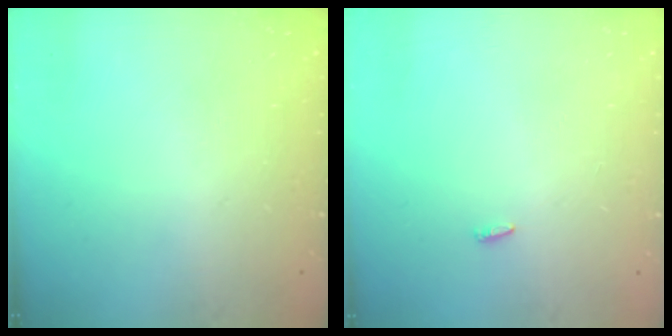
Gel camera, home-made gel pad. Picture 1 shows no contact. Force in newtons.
{"total": 2.1, "press": 1.9, "slide": 0.7}